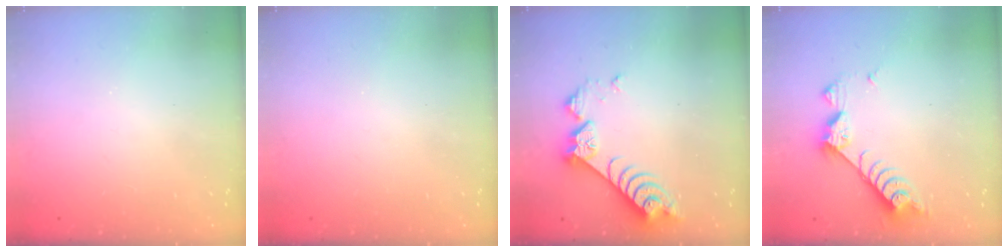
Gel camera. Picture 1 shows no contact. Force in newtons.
{"total": 0.0}
{"total": 8.1, "press": 8.0, "slide": 0.6}
{"total": 7.6, "press": 7.6, "slide": 0.6}